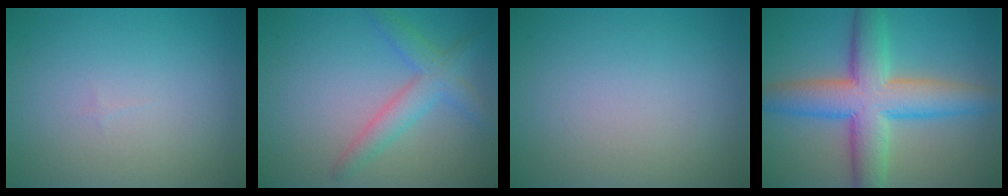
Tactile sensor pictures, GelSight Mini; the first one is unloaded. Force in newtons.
{"total": 3.5, "press": 3.5, "slide": 0.1}
{"total": 0.0}
{"total": 8.9, "press": 8.9, "slide": 0.2}